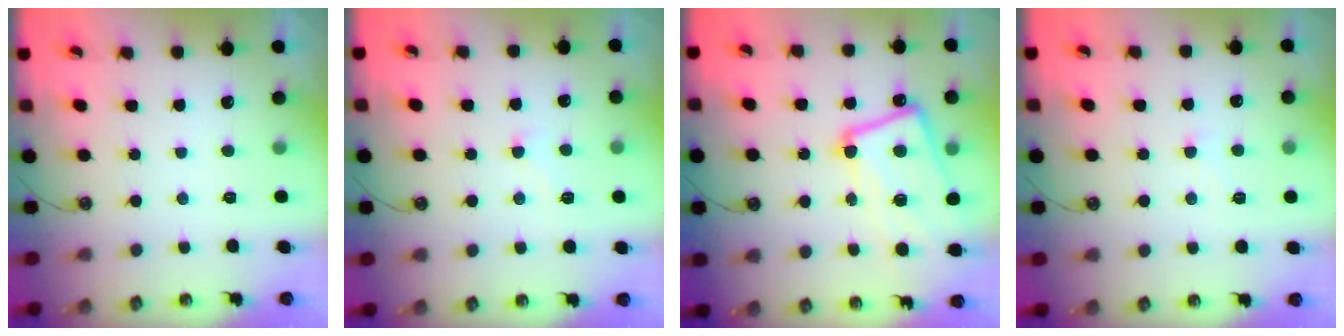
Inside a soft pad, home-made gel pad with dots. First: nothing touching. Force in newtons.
{"total": 2.5, "press": 2.5, "slide": 0.4}
{"total": 12.2, "press": 12.1, "slide": 1.7}
{"total": 2.8, "press": 2.8, "slide": 0.4}